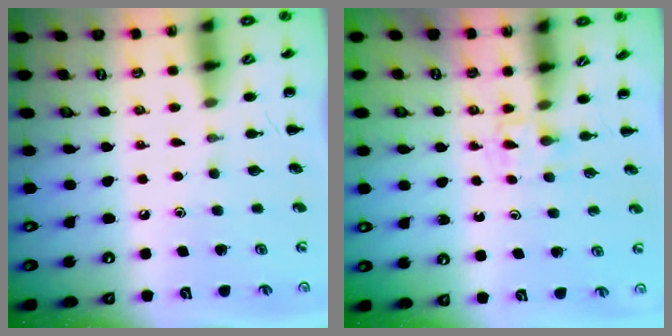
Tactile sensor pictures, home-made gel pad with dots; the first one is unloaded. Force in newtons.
{"total": 2.3, "press": 2.1, "slide": 0.8}